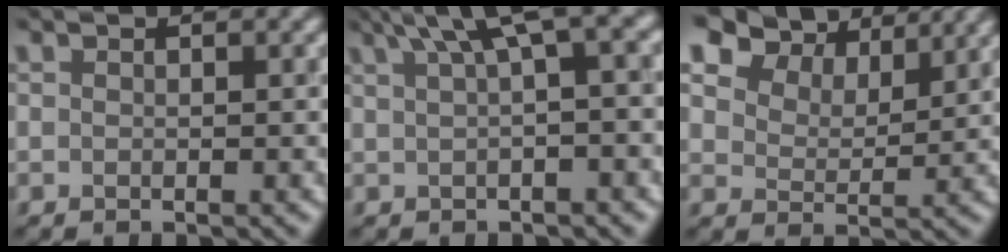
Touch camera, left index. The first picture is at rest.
{"total": 5.9, "force": [2.9, 1.2, 5.0], "torque": [-0.051, 0.028, 0.049]}
{"total": 9.0, "force": [7.2, 4.1, 3.4], "torque": [-0.081, 0.004, 0.119]}